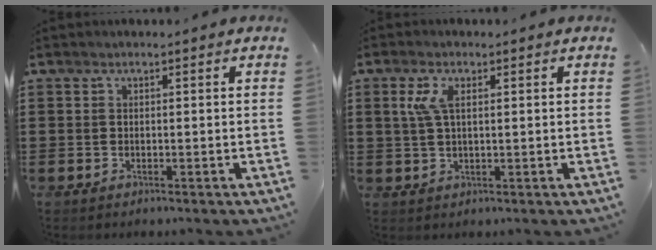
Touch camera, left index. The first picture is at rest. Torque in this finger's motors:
{"motor_torque": [0.96, -1.18, 0.16, 0.06]}